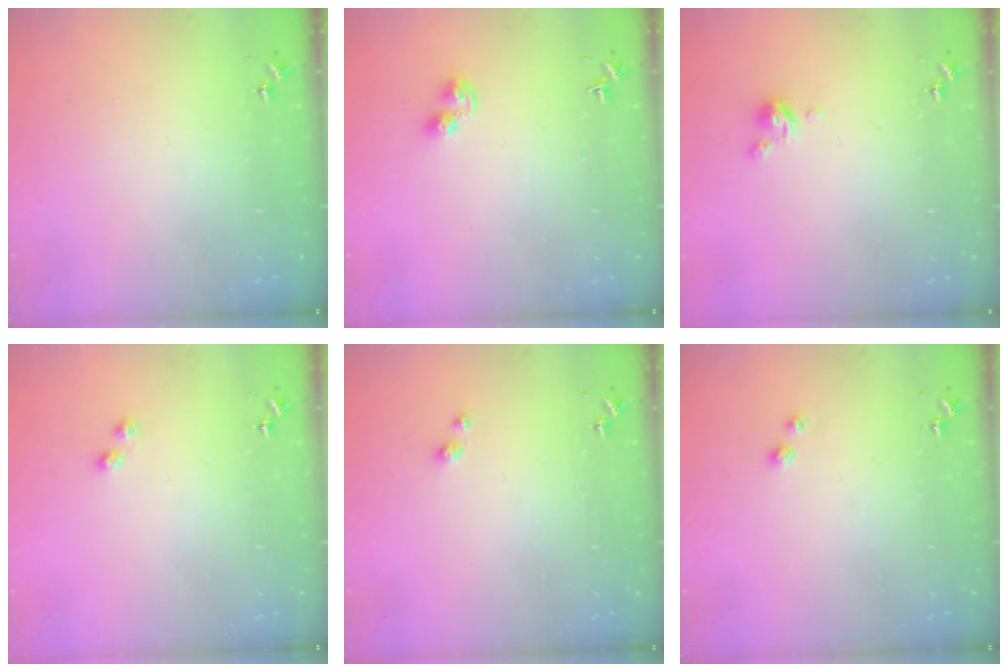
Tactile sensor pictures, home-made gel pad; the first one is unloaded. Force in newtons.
{"total": 5.7, "press": 5.6, "slide": 0.8}
{"total": 3.4, "press": 3.4, "slide": 0.3}
{"total": 3.5, "press": 3.5, "slide": 0.5}
{"total": 3.1, "press": 3.0, "slide": 0.6}
{"total": 2.3, "press": 2.3, "slide": 0.3}